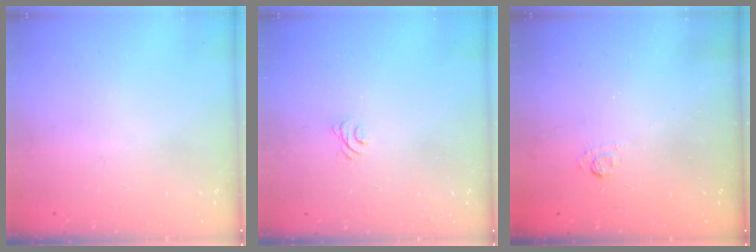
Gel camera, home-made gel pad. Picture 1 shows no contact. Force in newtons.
{"total": 6.4, "press": 6.4, "slide": 0.6}
{"total": 1.7, "press": 1.1, "slide": 1.3}